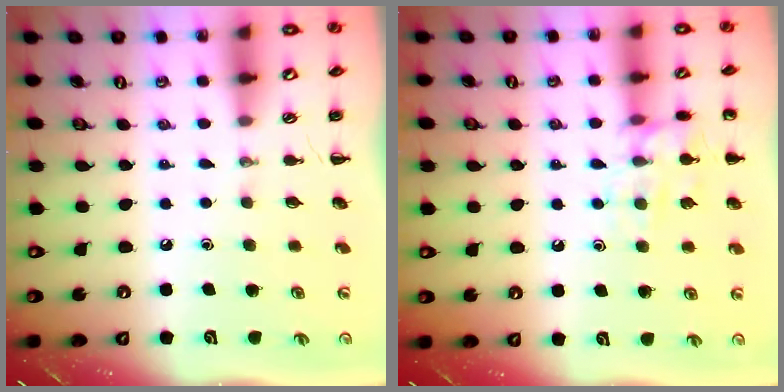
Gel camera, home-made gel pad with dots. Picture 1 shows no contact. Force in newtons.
{"total": 11.7, "press": 11.7, "slide": 0.6}